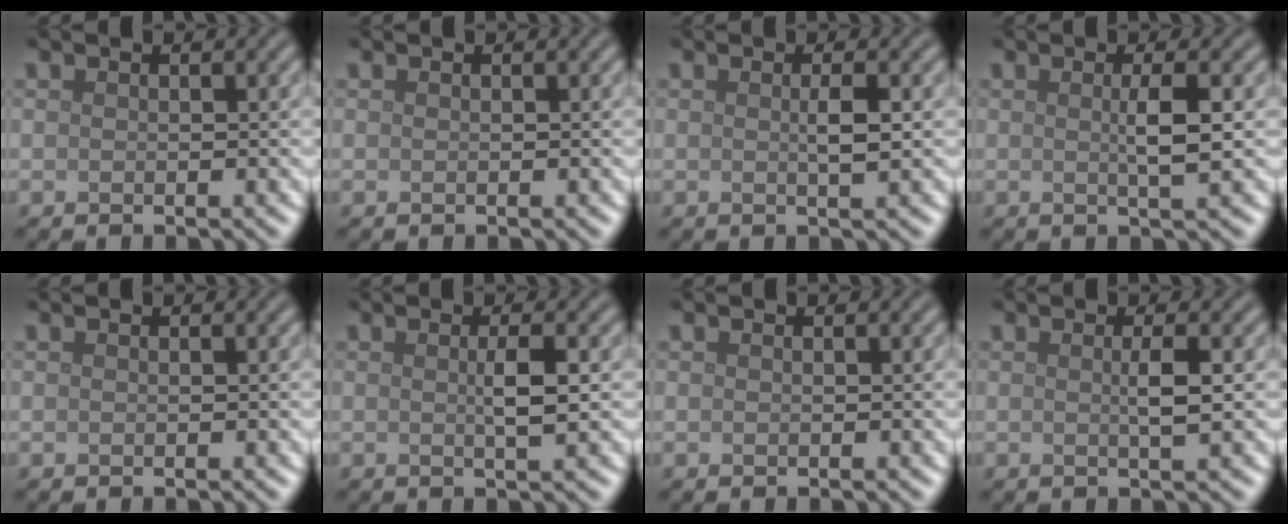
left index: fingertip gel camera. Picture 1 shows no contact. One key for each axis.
{"total": 0.0}
{"total": 1.8, "fx": 0.1, "fy": 0.2, "fz": 1.8, "tx": -0.033, "ty": 0.002, "tz": 0.000}
{"total": 2.8, "fx": 0.1, "fy": 0.4, "fz": 2.8, "tx": -0.047, "ty": 0.001, "tz": 0.000}
{"total": 0.0}
{"total": 2.3, "fx": 0.1, "fy": 0.3, "fz": 2.3, "tx": -0.042, "ty": 0.001, "tz": 0.001}
{"total": 0.0}
{"total": 2.1, "fx": 0.1, "fy": 0.3, "fz": 2.0, "tx": -0.037, "ty": 0.002, "tz": -0.001}